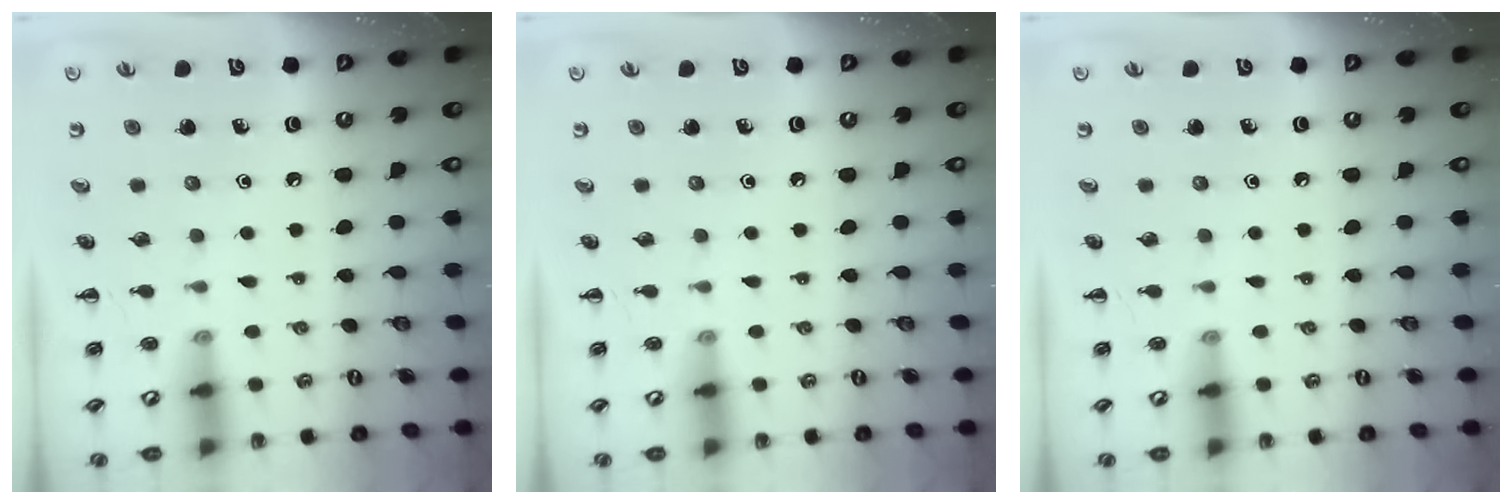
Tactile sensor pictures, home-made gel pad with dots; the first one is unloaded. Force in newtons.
{"total": 0.0}
{"total": 0.0}